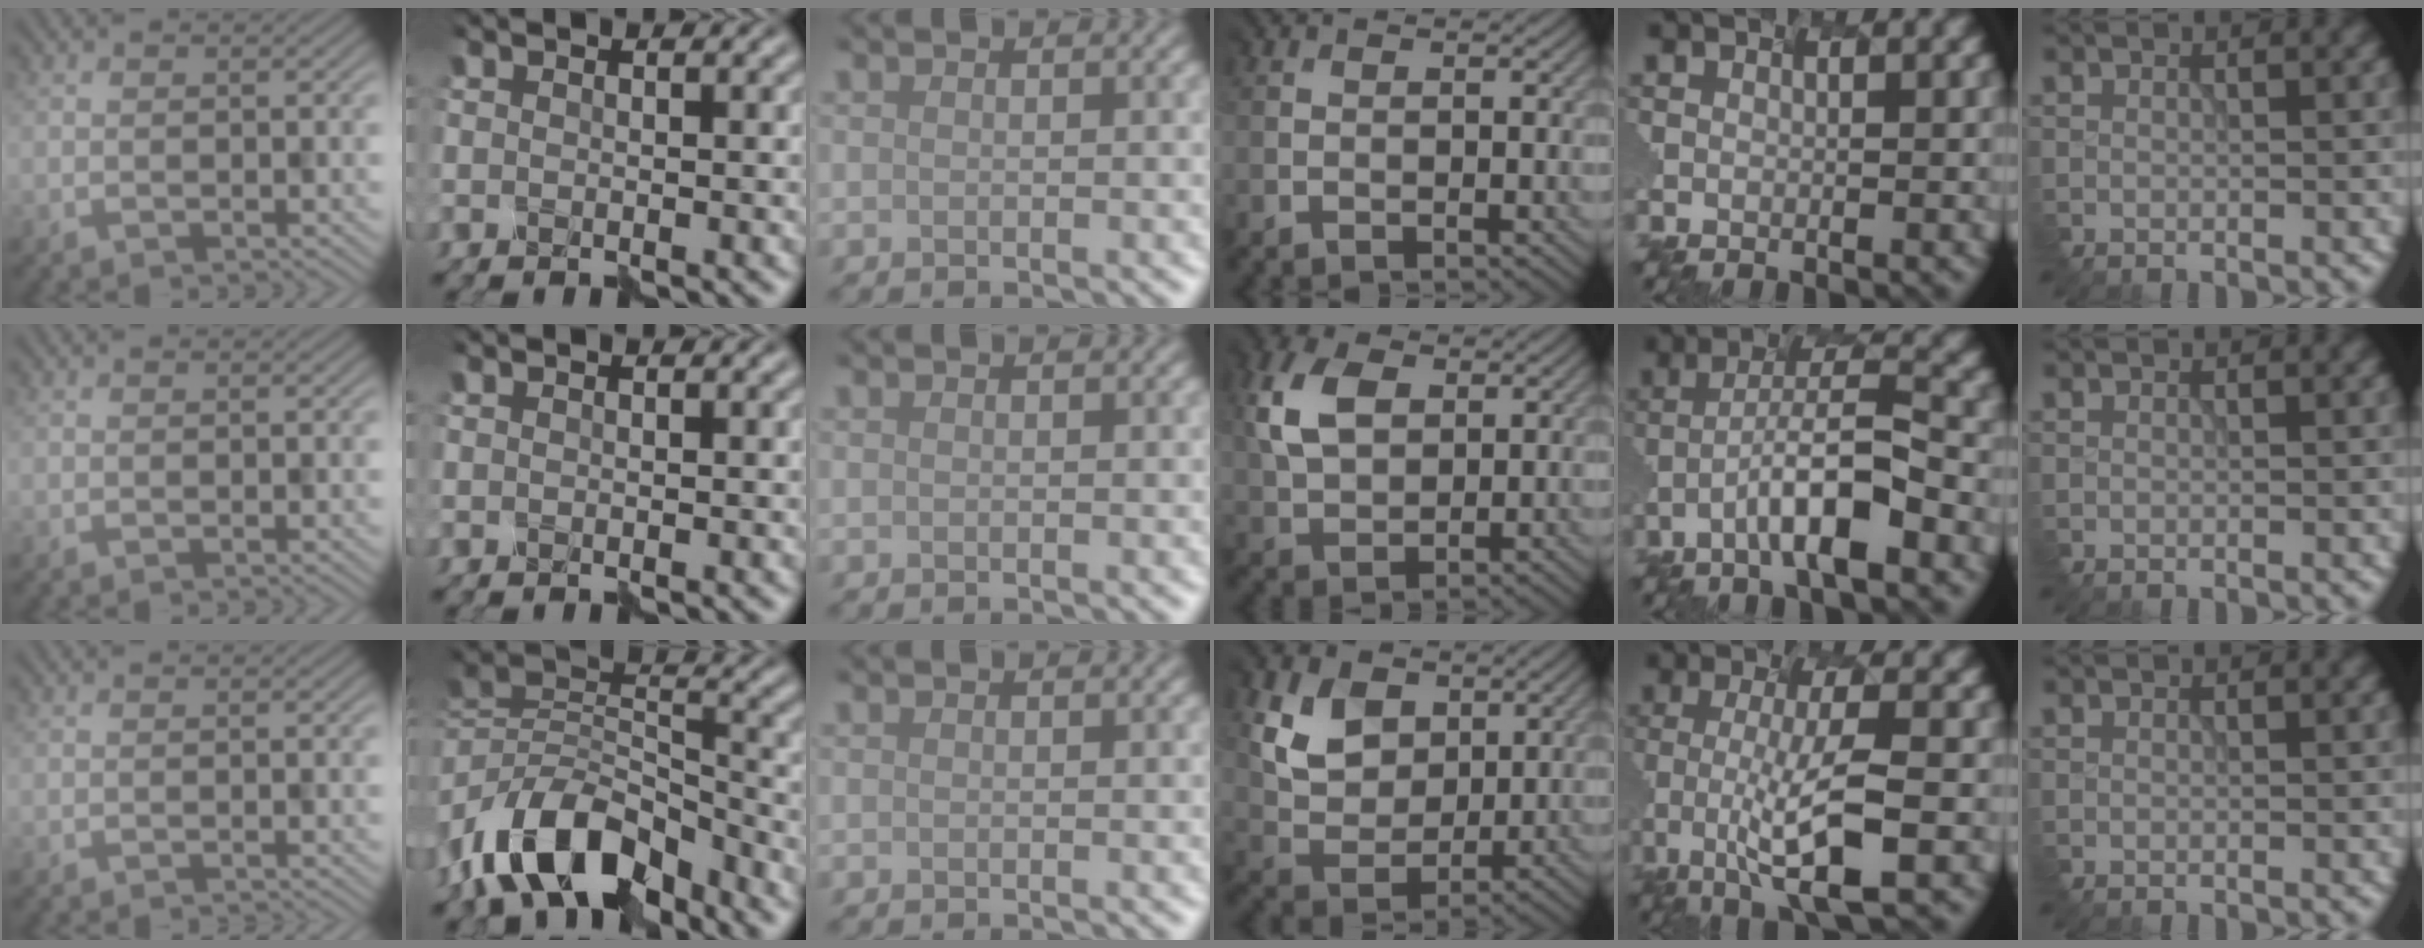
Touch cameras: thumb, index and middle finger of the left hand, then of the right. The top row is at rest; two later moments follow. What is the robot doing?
{"motion": "disassemble", "object": "puzzle pieces"}